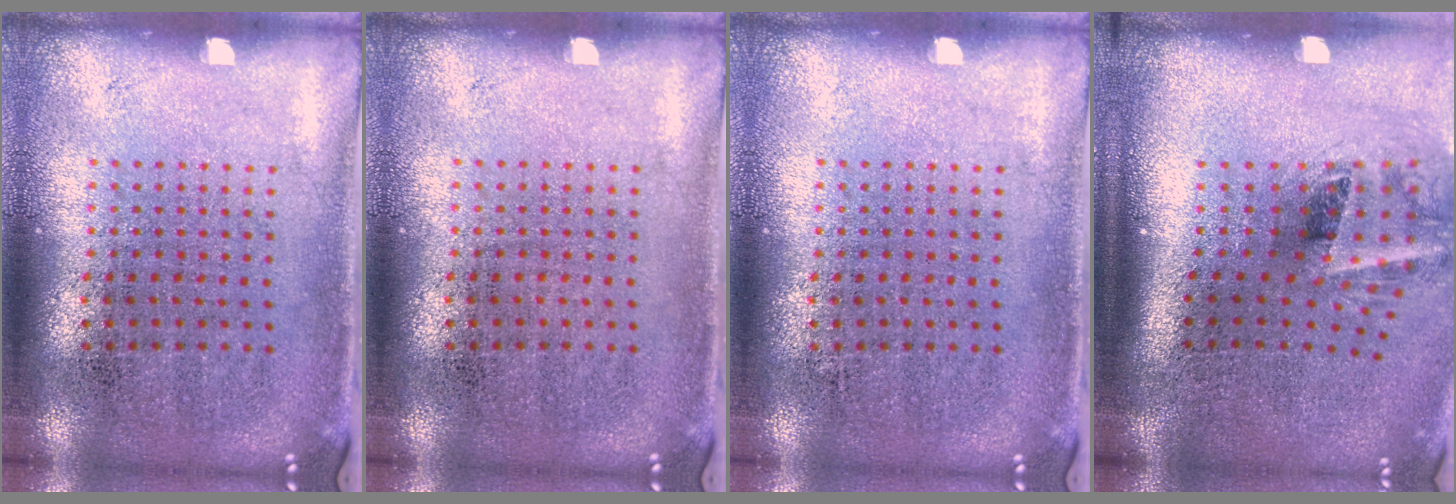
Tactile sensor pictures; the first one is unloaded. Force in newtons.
{"total": 0.0}
{"total": 0.0}
{"total": 2.0, "press": 1.3, "slide": 1.5}